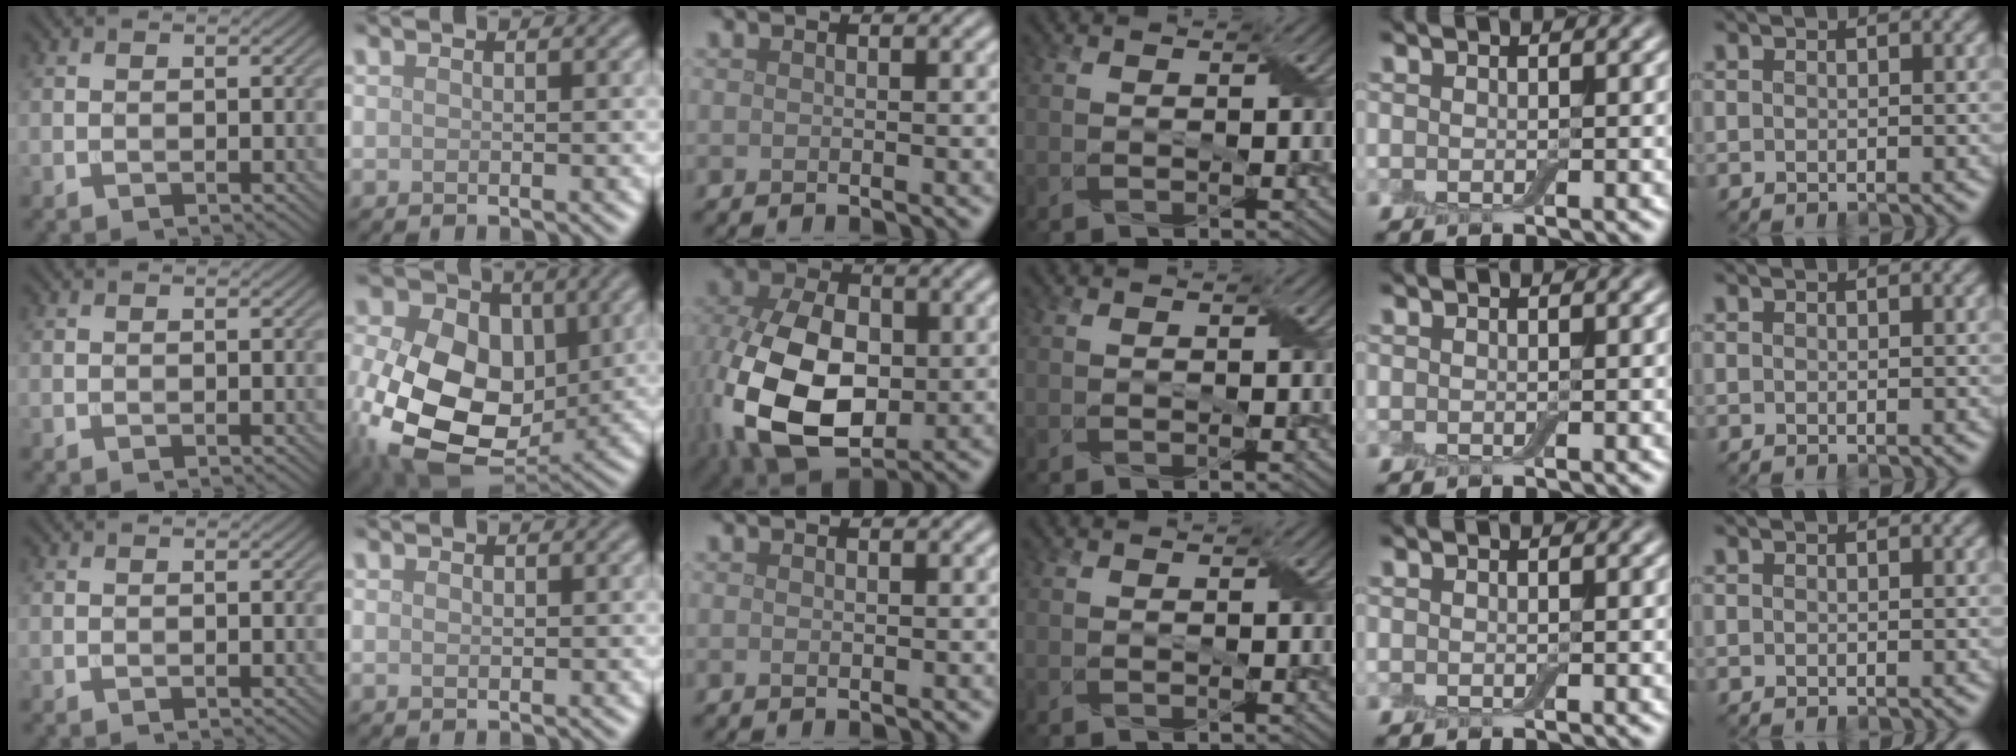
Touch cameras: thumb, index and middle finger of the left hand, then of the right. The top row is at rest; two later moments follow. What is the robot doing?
{"motion": "fold", "object": "aluminum foil"}